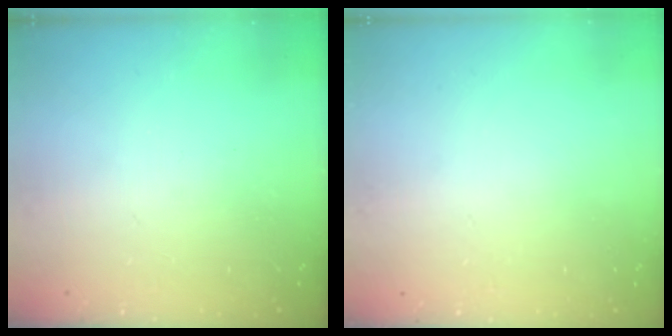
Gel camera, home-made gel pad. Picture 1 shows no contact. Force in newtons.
{"total": 0.0}